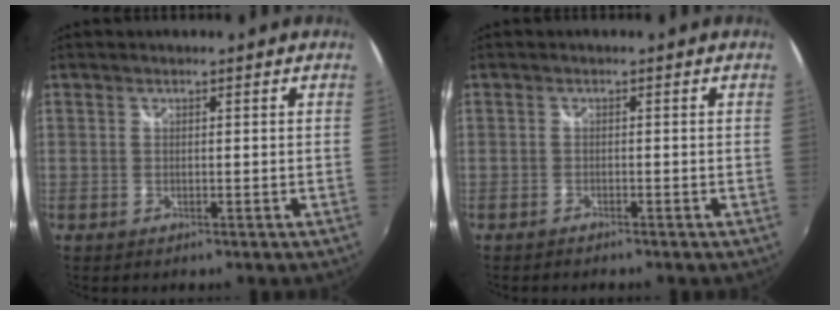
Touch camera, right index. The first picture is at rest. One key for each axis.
{"total": 1.2, "fx": -1.2, "fy": 0.1, "fz": 0.4, "tx": -0.015, "ty": -0.004, "tz": -0.022}